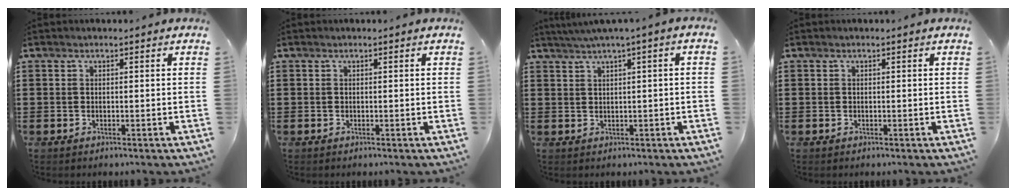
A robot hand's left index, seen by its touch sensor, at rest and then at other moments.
{"total": 0.0}
{"total": 2.0, "force": [0.4, -0.2, 1.9], "torque": [-0.032, -0.004, 0.008]}
{"total": 0.0}